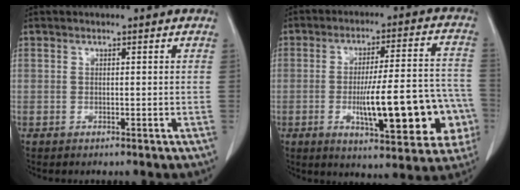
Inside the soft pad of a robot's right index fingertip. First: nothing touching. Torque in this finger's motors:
{"motor_torque": [1.98, -0.16, 0.40, 0.19]}